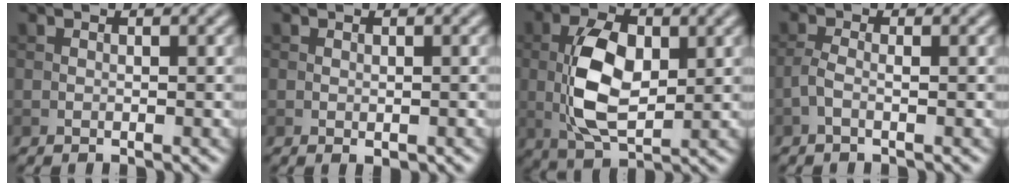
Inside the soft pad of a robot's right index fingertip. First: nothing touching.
{"total": 0.6, "force": [-0.2, 0.3, 0.5], "torque": [-0.006, -0.002, -0.001]}
{"total": 7.9, "force": [0.4, 4.4, 6.5], "torque": [-0.136, -0.002, 0.008]}
{"total": 1.5, "force": [-0.6, 0.4, 1.3], "torque": [-0.029, 0.001, -0.016]}